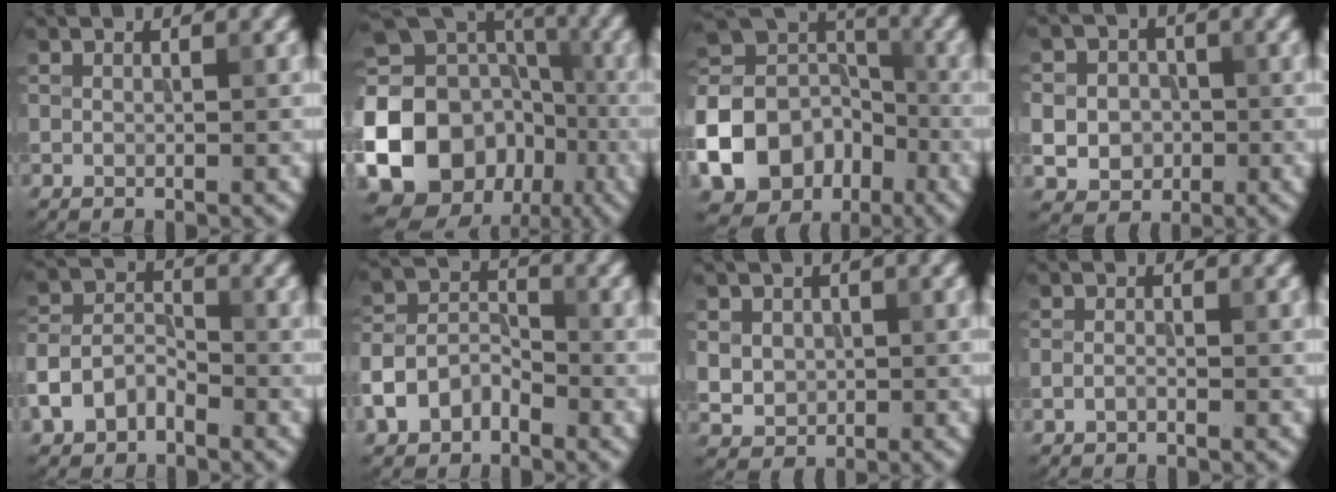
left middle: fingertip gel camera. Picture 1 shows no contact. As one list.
[{"total": 23.2, "force": [-6.8, 20.1, 9.3], "torque": [-0.206, -0.017, -0.143]}, {"total": 13.8, "force": [-5.9, 11.1, 5.7], "torque": [-0.148, -0.016, -0.113]}, {"total": 6.9, "force": [-0.5, 6.4, 2.7], "torque": [-0.057, 0.014, -0.032]}, {"total": 4.3, "force": [-2.4, 2.8, 2.2], "torque": [-0.048, 0.006, -0.055]}, {"total": 4.8, "force": [-2.7, 3.3, 2.2], "torque": [-0.046, 0.002, -0.059]}, {"total": 3.0, "force": [0.3, 2.7, 1.3], "torque": [-0.030, 0.000, 0.009]}, {"total": 0.8, "force": [-0.5, 0.4, 0.4], "torque": [-0.008, 0.001, -0.013]}]